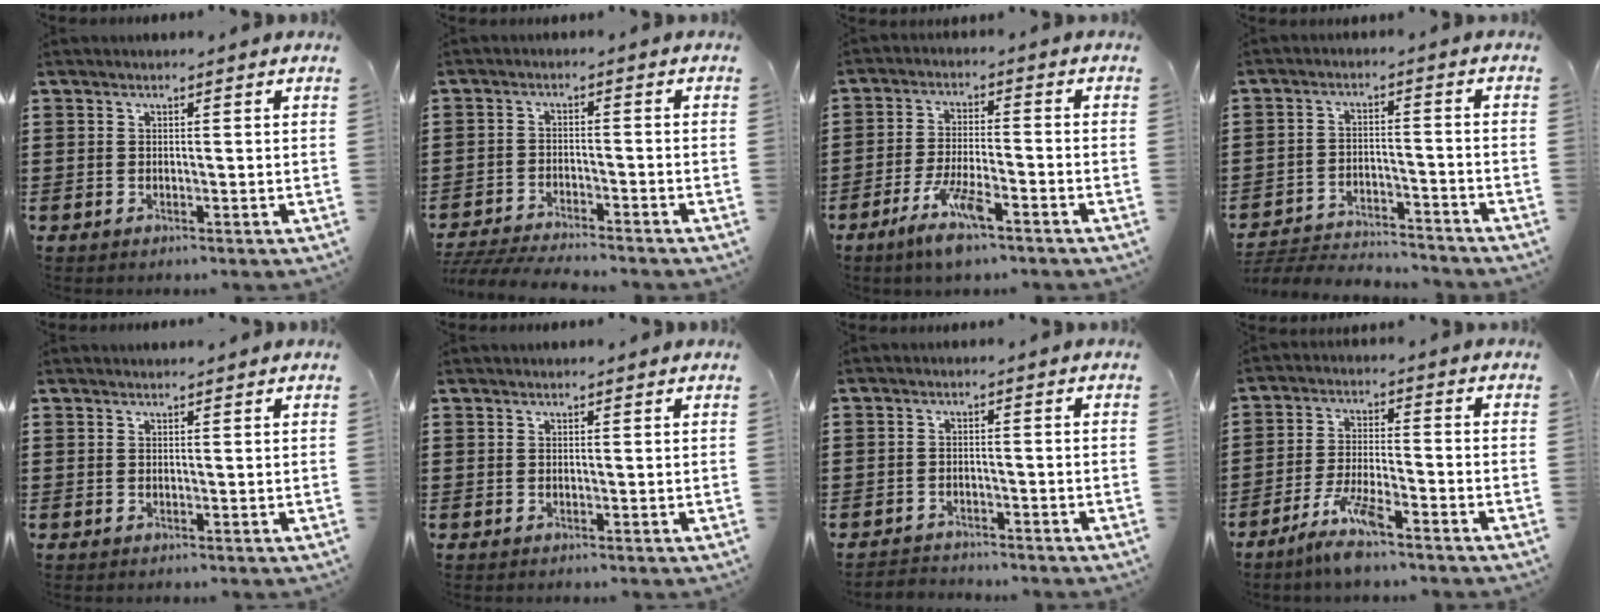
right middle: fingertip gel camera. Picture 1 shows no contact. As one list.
[{"total": 4.3, "force": [-4.2, 0.0, 1.0], "torque": [-0.032, -0.011, -0.087]}, {"total": 7.8, "force": [-4.6, 1.5, 6.1], "torque": [-0.128, -0.013, -0.085]}, {"total": 4.3, "force": [-4.2, 0.5, 0.7], "torque": [-0.023, 0.000, -0.090]}, {"total": 0.7, "force": [0.7, -0.2, 0.1], "torque": [-0.004, -0.003, 0.014]}, {"total": 0.5, "force": [0.5, -0.2, 0.1], "torque": [-0.003, -0.001, 0.010]}, {"total": 2.2, "force": [-2.1, 0.3, -0.3], "torque": [-0.003, -0.001, -0.048]}, {"total": 6.7, "force": [-4.9, 0.7, 4.6], "torque": [-0.100, -0.012, -0.092]}]